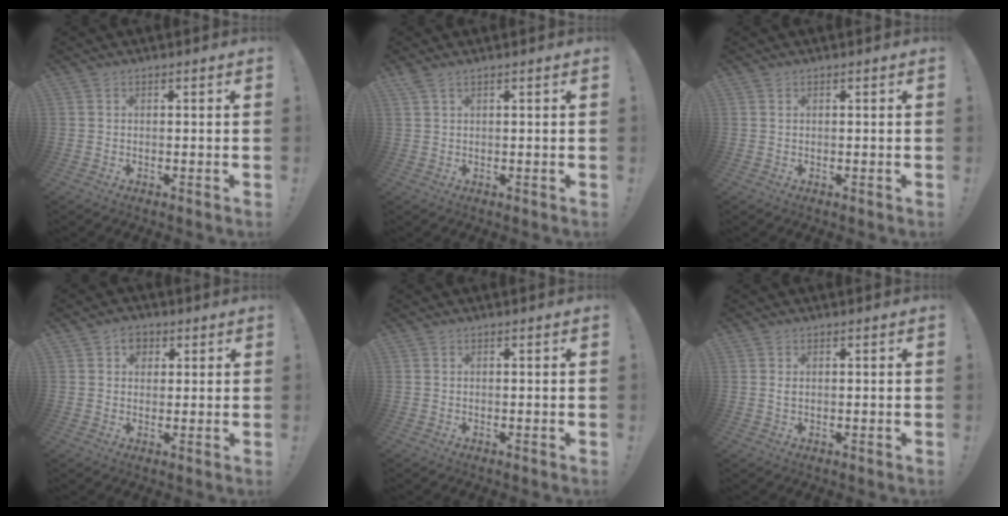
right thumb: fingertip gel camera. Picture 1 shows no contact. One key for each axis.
{"total": 1.5, "fx": 1.1, "fy": 0.2, "fz": 1.0, "tx": -0.023, "ty": -0.003, "tz": 0.020}
{"total": 0.0}
{"total": 4.6, "fx": 2.0, "fy": 3.7, "fz": 1.8, "tx": -0.018, "ty": -0.005, "tz": 0.034}
{"total": 0.0}
{"total": 0.9, "fx": 0.4, "fy": 0.5, "fz": 0.7, "tx": -0.013, "ty": 0.002, "tz": 0.006}